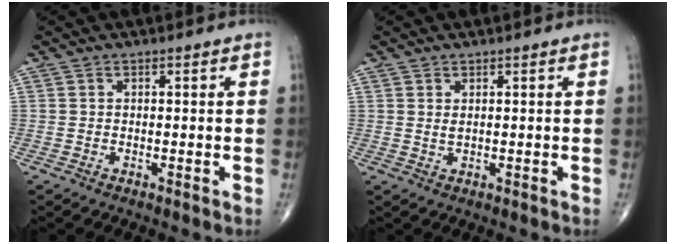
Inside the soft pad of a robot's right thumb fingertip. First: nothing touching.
{"total": 1.1, "force": [0.5, 0.4, 0.8], "torque": [-0.018, -0.001, 0.014]}